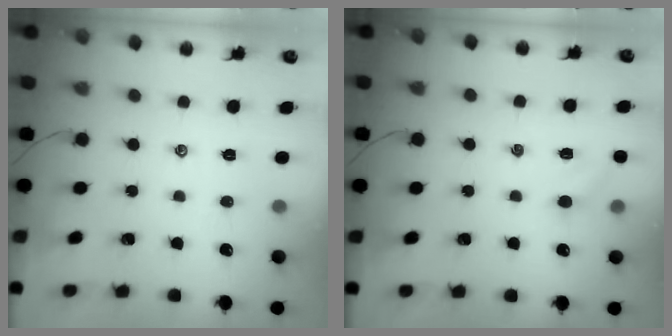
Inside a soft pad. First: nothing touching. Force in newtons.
{"total": 5.2, "press": 5.1, "slide": 0.9}